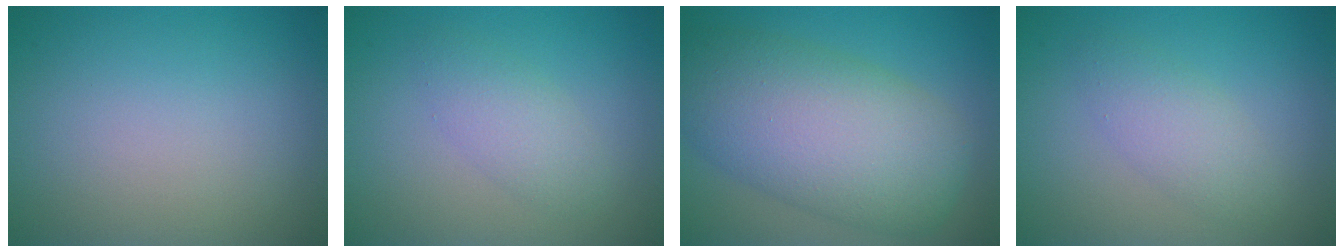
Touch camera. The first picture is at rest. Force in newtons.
{"total": 2.5, "press": 2.5, "slide": 0.1}
{"total": 10.6, "press": 10.6, "slide": 0.4}
{"total": 2.7, "press": 2.7, "slide": 0.2}